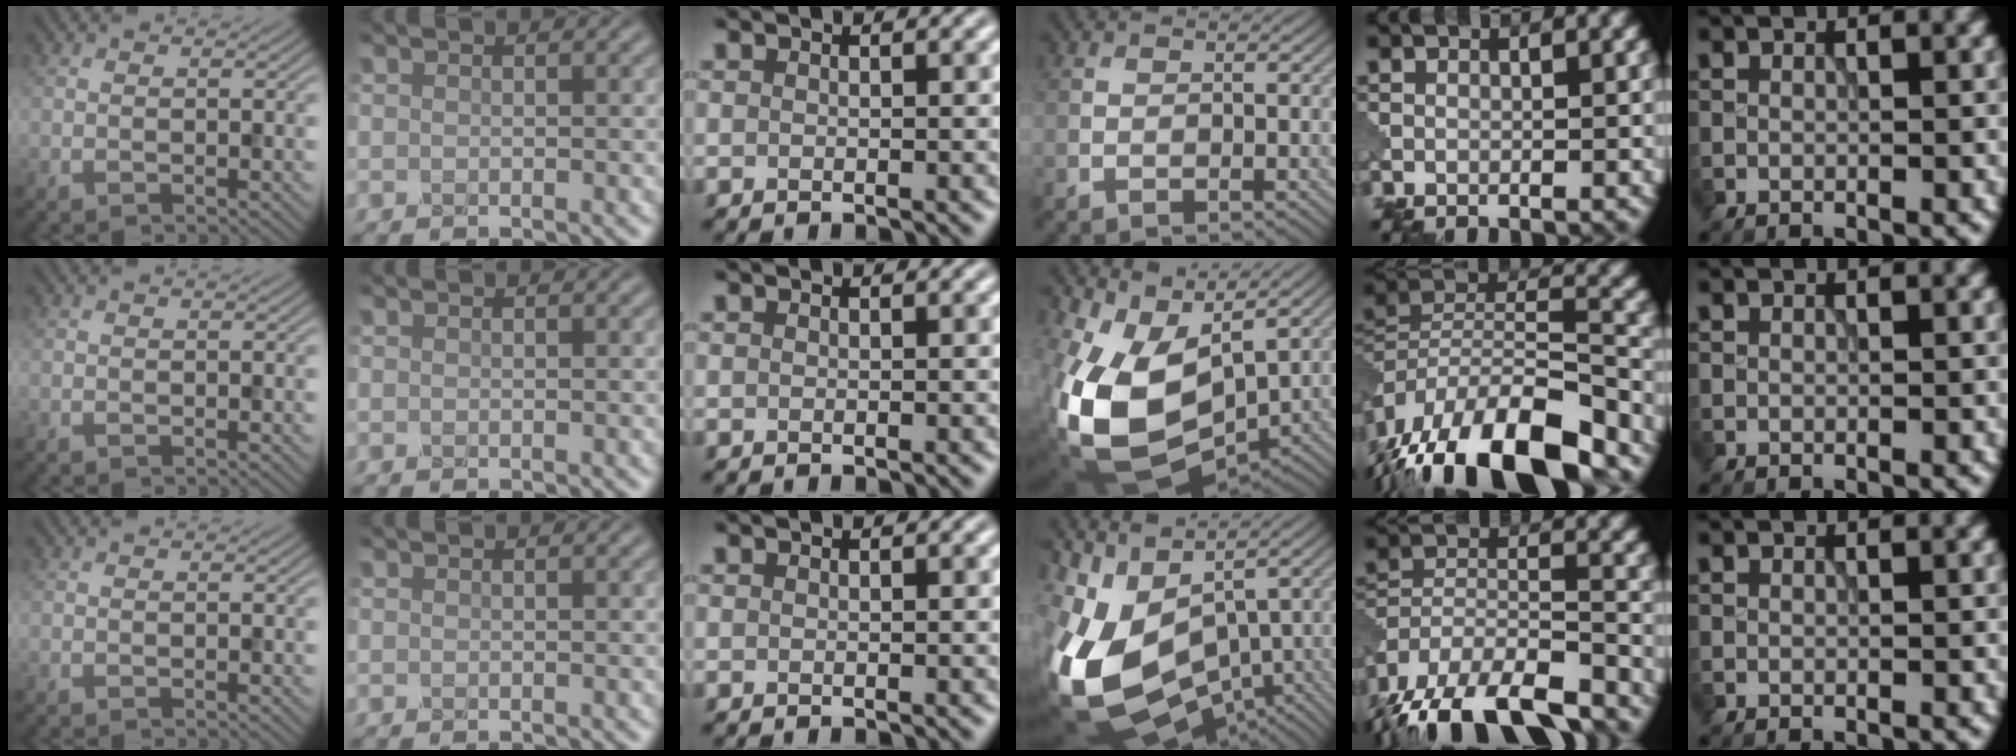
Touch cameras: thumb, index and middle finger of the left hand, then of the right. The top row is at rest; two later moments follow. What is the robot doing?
{"motion": "squeeze", "object": "foam earplug"}